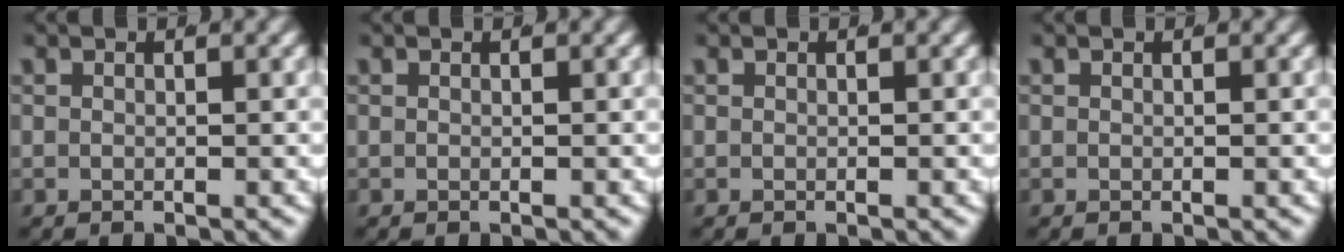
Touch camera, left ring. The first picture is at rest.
{"total": 0.0}
{"total": 0.0}
{"total": 0.0}